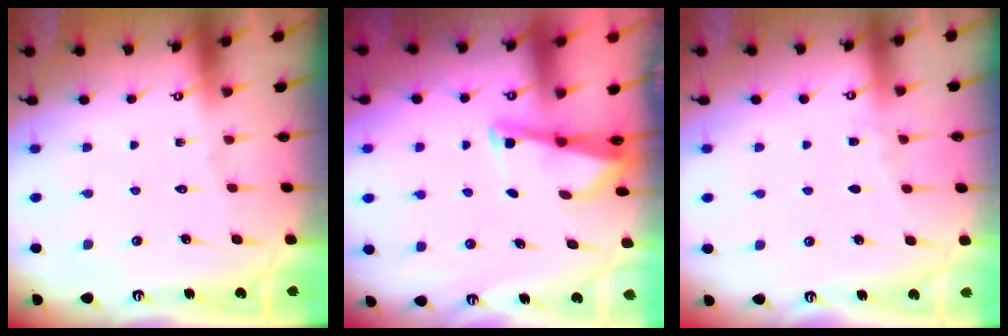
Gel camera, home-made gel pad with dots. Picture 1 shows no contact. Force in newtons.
{"total": 2.5, "press": 2.5, "slide": 0.2}
{"total": 2.6, "press": 2.5, "slide": 0.4}